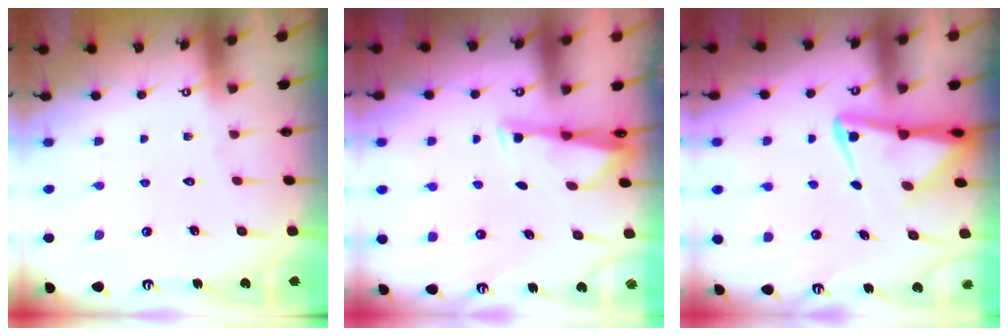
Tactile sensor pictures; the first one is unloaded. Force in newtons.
{"total": 3.1, "press": 3.0, "slide": 0.6}
{"total": 6.8, "press": 6.7, "slide": 0.8}